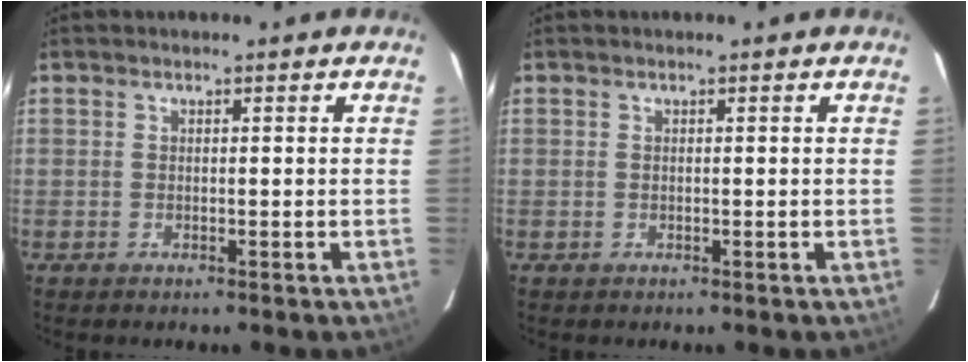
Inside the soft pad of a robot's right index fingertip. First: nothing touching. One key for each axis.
{"total": 0.0}